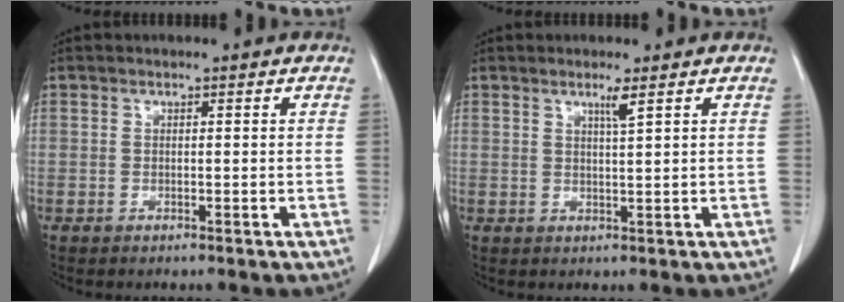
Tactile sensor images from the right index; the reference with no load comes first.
{"total": 1.9, "force": [1.2, -0.5, 1.5], "torque": [-0.030, -0.007, 0.022]}